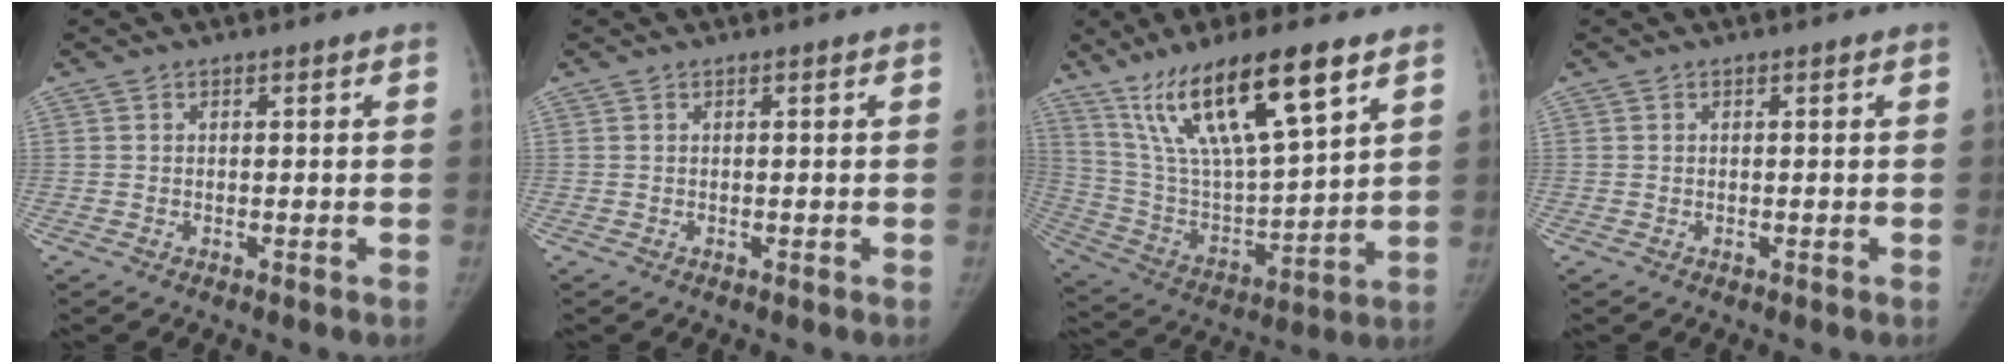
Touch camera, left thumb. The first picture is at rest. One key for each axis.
{"total": 0.0}
{"total": 21.8, "fx": 12.8, "fy": 5.4, "fz": 16.8, "tx": -0.293, "ty": -0.036, "tz": 0.243}
{"total": 0.0}